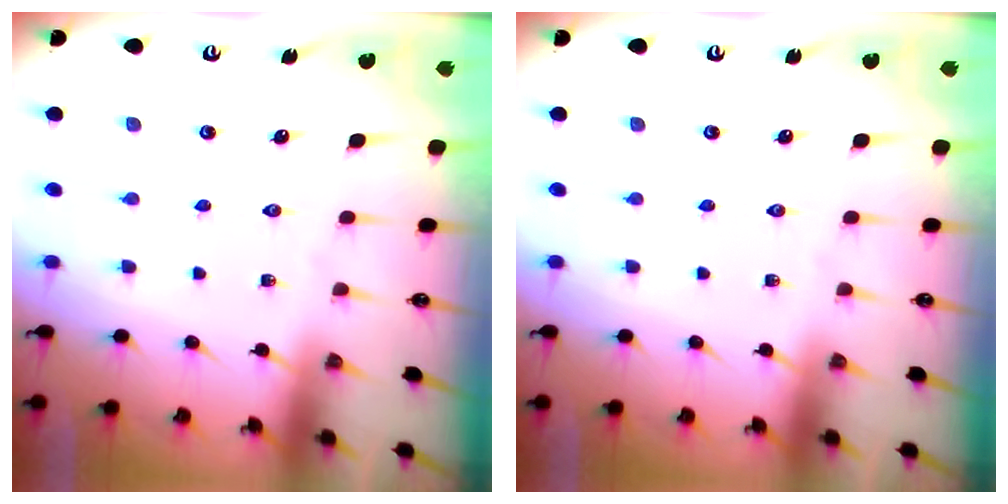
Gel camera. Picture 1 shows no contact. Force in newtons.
{"total": 0.0}